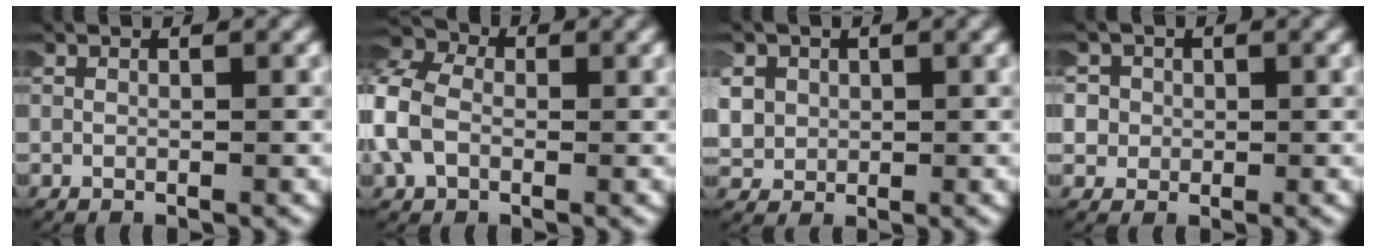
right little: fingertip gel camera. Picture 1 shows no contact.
{"total": 8.3, "force": [1.4, 7.0, 4.3], "torque": [-0.109, 0.016, 0.002]}
{"total": 3.9, "force": [0.5, 3.5, 1.7], "torque": [-0.056, -0.005, 0.010]}
{"total": 4.9, "force": [0.0, 4.7, 1.4], "torque": [-0.054, -0.004, -0.010]}